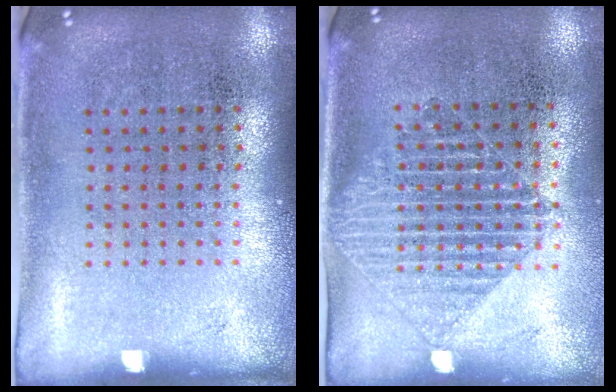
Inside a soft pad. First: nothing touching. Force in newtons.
{"total": 1.4, "press": 1.3, "slide": 0.7}